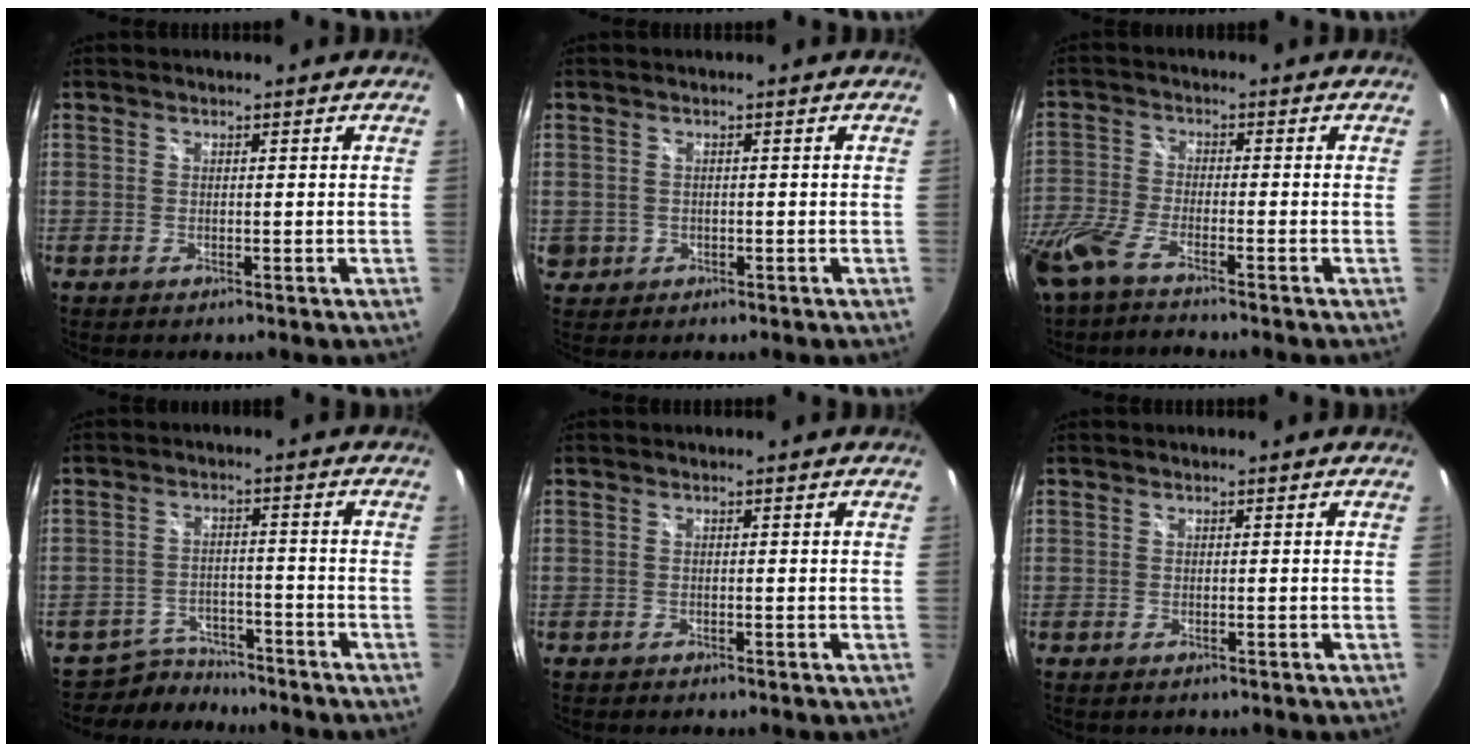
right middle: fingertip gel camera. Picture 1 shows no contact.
{"total": 3.5, "force": [-0.4, 3.2, 1.2], "torque": [-0.028, -0.001, 0.001]}
{"total": 8.5, "force": [-6.7, 1.8, 4.8], "torque": [-0.125, -0.019, -0.138]}
{"total": 6.2, "force": [-5.8, 2.3, -0.2], "torque": [-0.015, 0.010, -0.093]}
{"total": 0.5, "force": [-0.5, 0.1, 0.0], "torque": [-0.005, 0.000, -0.008]}
{"total": 0.0}